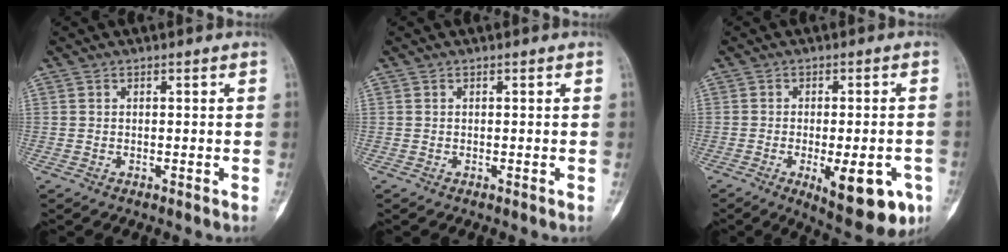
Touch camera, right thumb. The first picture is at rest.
{"total": 0.0}
{"total": 13.8, "force": [-5.3, 5.0, 11.7], "torque": [-0.128, 0.004, -0.057]}